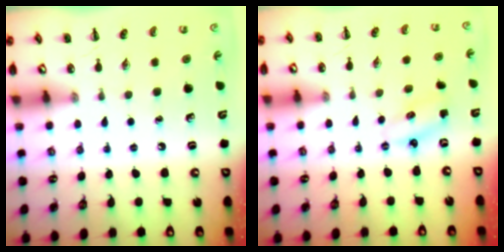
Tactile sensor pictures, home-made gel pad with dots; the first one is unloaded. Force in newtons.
{"total": 2.3, "press": 2.2, "slide": 0.7}